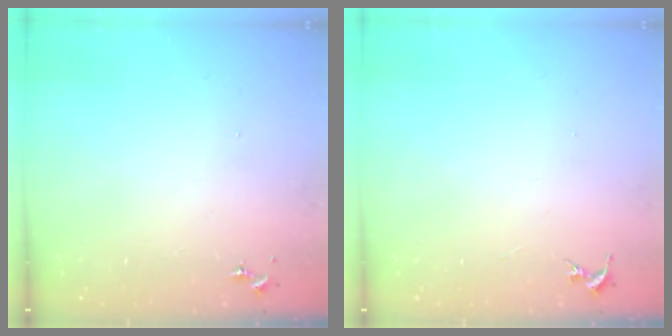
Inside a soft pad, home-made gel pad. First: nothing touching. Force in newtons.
{"total": 0.0}